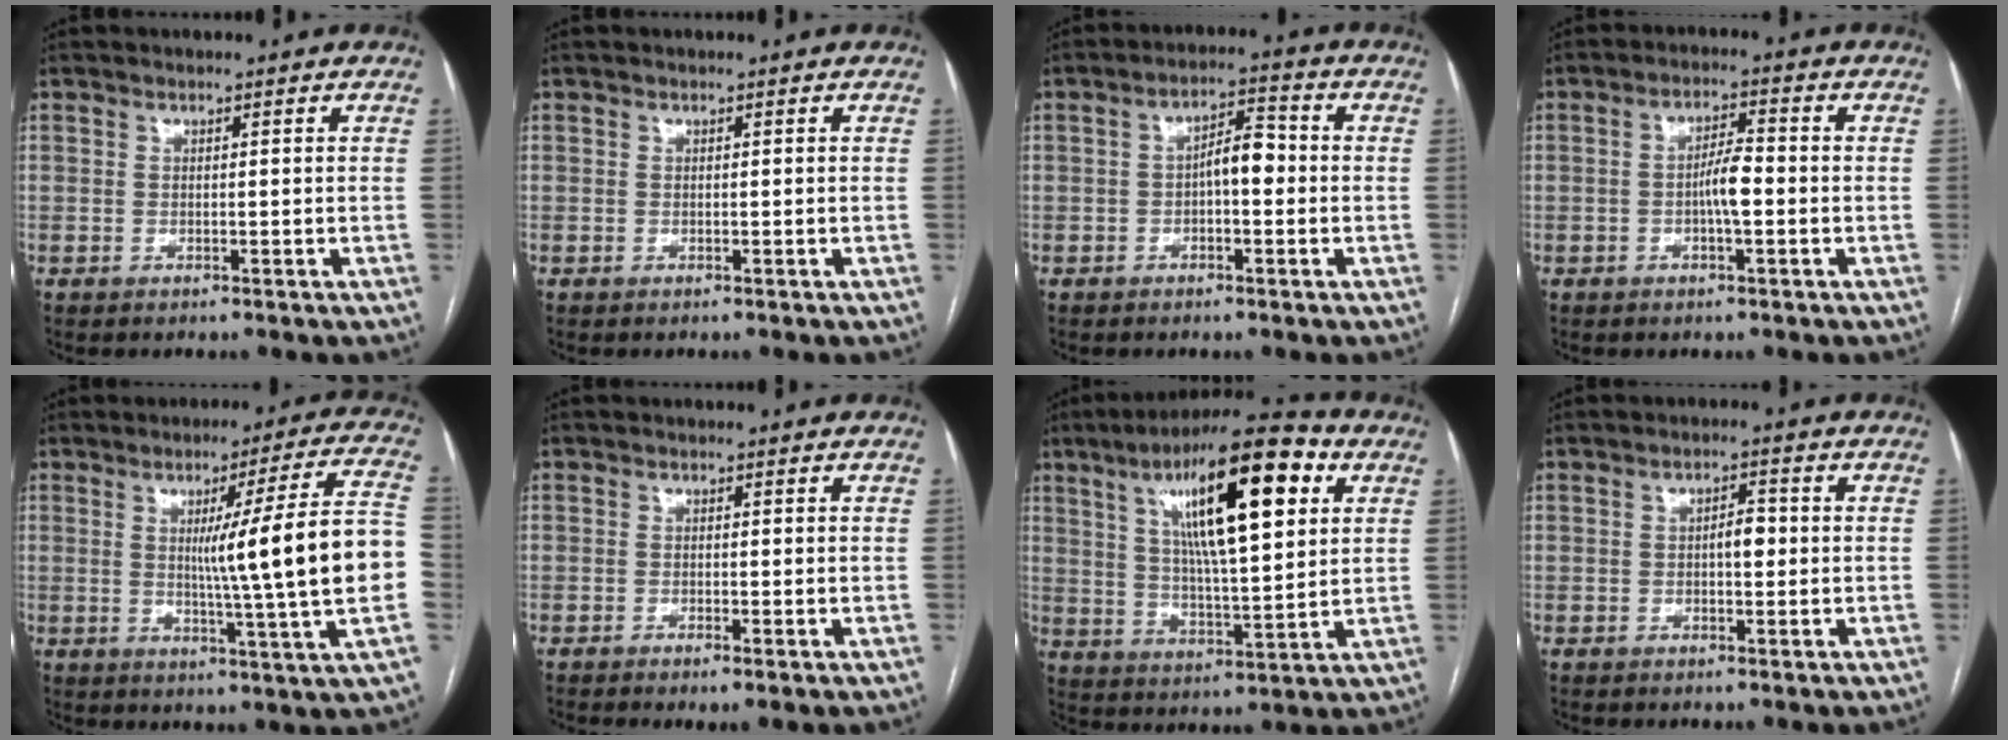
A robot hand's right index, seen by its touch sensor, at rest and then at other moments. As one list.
[{"total": 0.0}, {"total": 5.2, "force": [-0.5, 2.0, 4.8], "torque": [-0.076, 0.023, -0.010]}, {"total": 4.4, "force": [-0.8, 0.8, 4.2], "torque": [-0.079, 0.008, -0.015]}, {"total": 17.6, "force": [-0.2, -1.8, 17.5], "torque": [-0.234, 0.002, -0.010]}, {"total": 2.1, "force": [-1.0, 0.4, 1.8], "torque": [-0.029, -0.002, -0.014]}, {"total": 19.6, "force": [7.7, 4.0, 17.6], "torque": [-0.289, 0.026, 0.120]}, {"total": 2.9, "force": [-0.1, 1.2, 2.7], "torque": [-0.039, 0.007, -0.003]}]